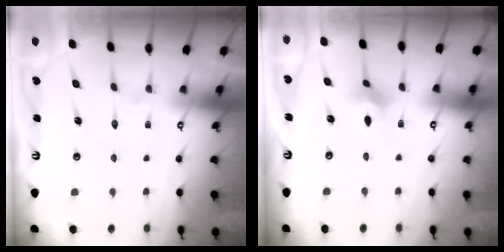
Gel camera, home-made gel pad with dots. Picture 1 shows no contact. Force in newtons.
{"total": 2.4, "press": 2.3, "slide": 0.5}